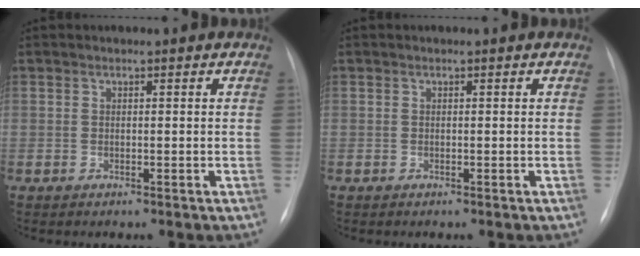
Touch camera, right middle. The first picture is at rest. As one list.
[{"total": 0.0}]